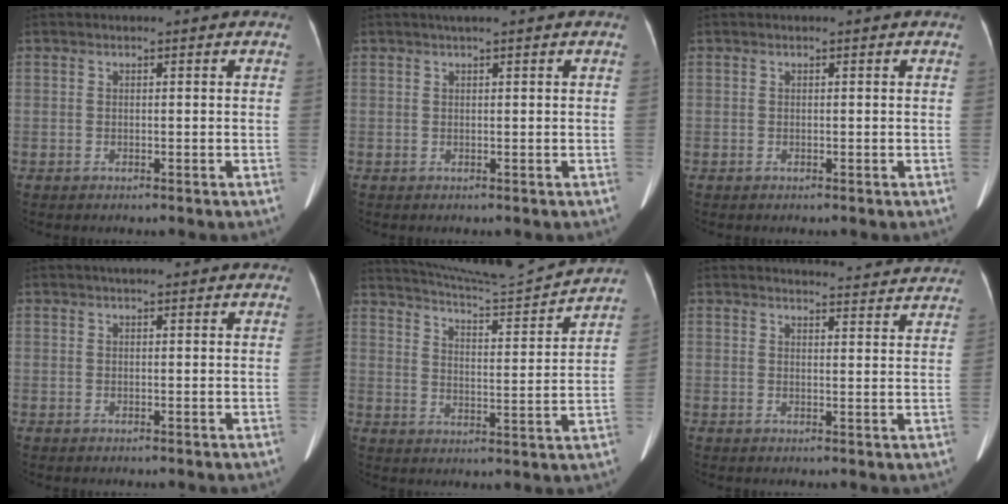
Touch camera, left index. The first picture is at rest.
{"total": 1.6, "force": [1.2, -0.1, 1.1], "torque": [-0.015, 0.014, 0.020]}
{"total": 0.0}
{"total": 3.1, "force": [2.4, 0.8, 1.7], "torque": [-0.019, 0.022, 0.032]}
{"total": 14.7, "force": [14.2, -1.4, 3.3], "torque": [-0.066, -0.031, 0.209]}
{"total": 12.4, "force": [12.2, 1.3, 1.9], "torque": [-0.001, -0.015, 0.122]}